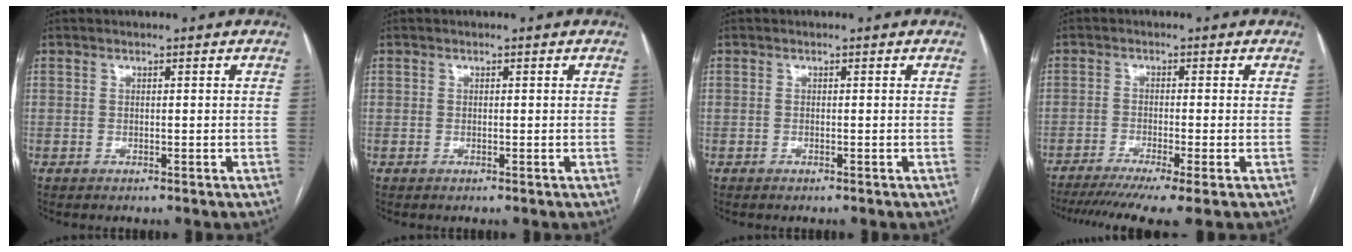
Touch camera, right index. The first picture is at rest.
{"total": 0.0}
{"total": 0.0}
{"total": 9.8, "force": [-7.2, 0.0, 6.7], "torque": [-0.100, -0.018, -0.113]}